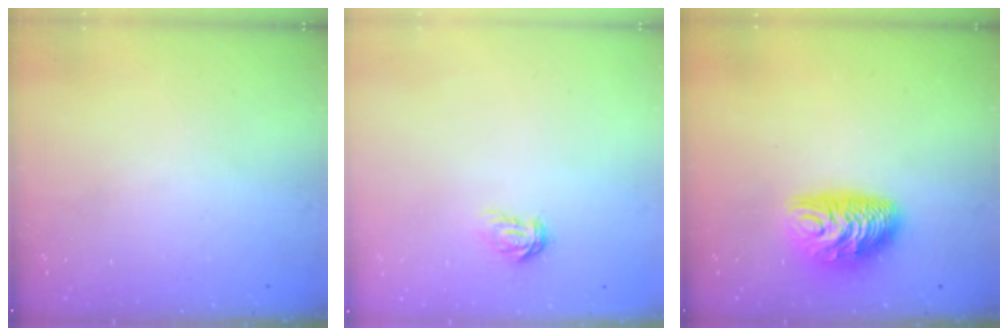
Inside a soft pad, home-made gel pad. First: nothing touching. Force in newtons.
{"total": 3.5, "press": 3.5, "slide": 0.4}
{"total": 11.4, "press": 11.3, "slide": 0.9}